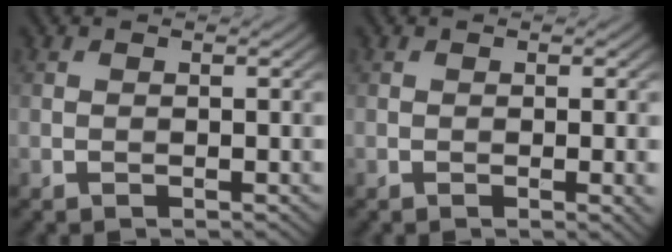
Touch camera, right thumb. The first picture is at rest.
{"total": 1.6, "force": [-0.2, 0.2, 1.6], "torque": [-0.026, -0.003, -0.002]}